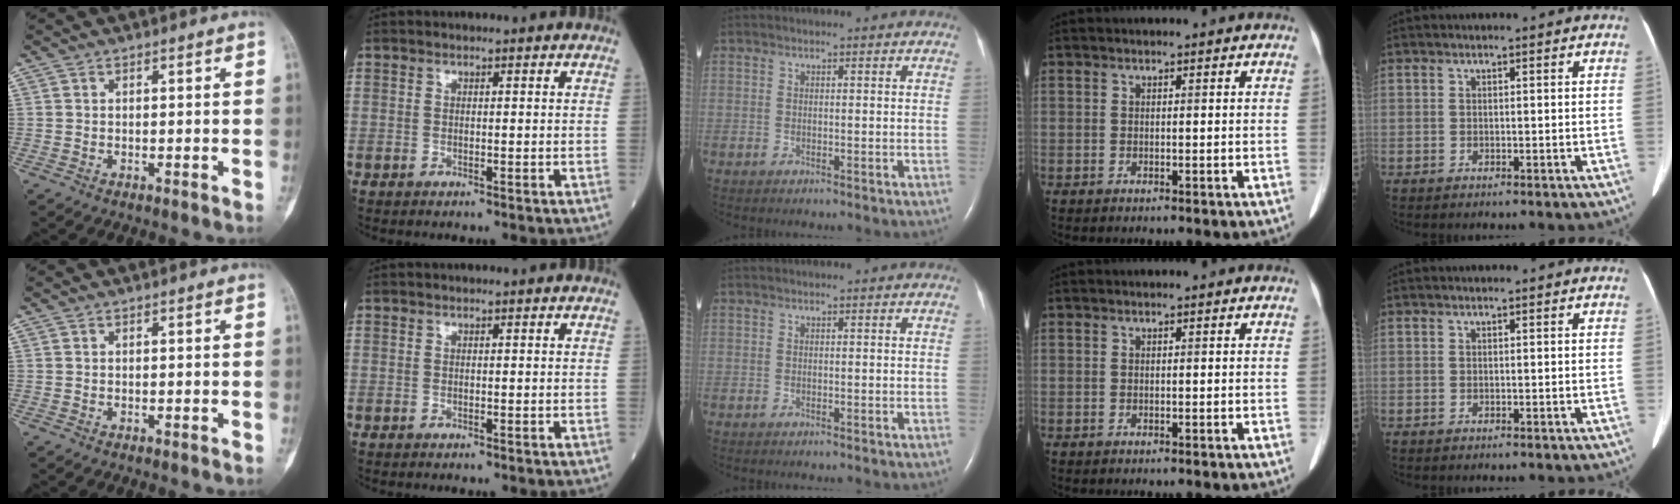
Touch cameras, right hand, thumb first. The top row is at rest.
{}